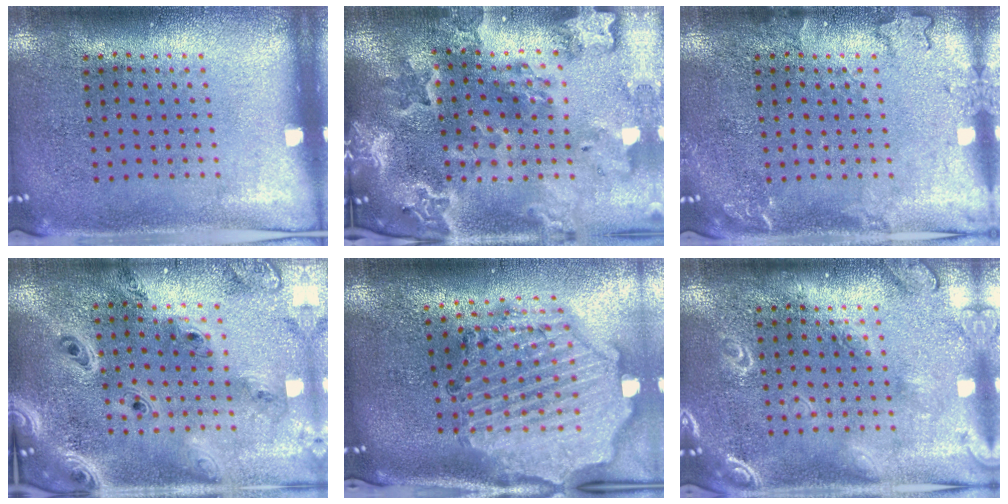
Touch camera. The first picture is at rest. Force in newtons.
{"total": 4.0, "press": 3.4, "slide": 2.0}
{"total": 1.9, "press": 1.9, "slide": 0.3}
{"total": 2.9, "press": 2.4, "slide": 1.6}
{"total": 2.9, "press": 2.6, "slide": 1.2}
{"total": 3.1, "press": 3.1, "slide": 0.4}